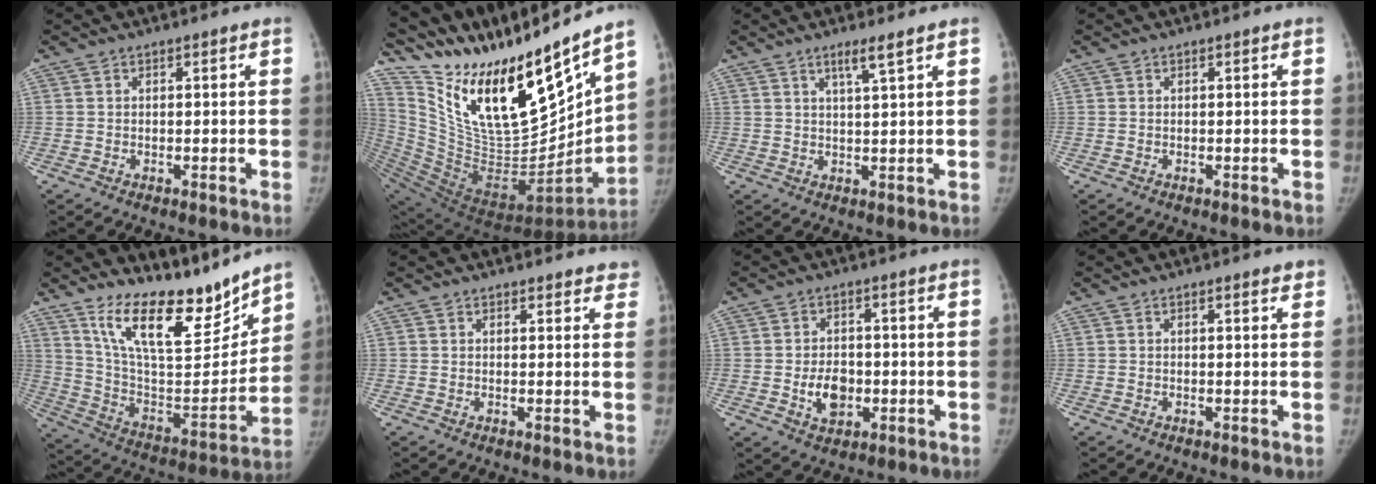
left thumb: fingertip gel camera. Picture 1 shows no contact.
{"total": 31.6, "force": [22.9, 7.9, 20.2], "torque": [-0.300, -0.111, 0.408]}
{"total": 3.3, "force": [2.2, -0.2, 2.6], "torque": [-0.050, -0.016, 0.043]}
{"total": 0.0}
{"total": 21.4, "force": [16.5, 7.0, 11.6], "torque": [-0.140, -0.102, 0.289]}
{"total": 3.8, "force": [3.4, 1.5, 0.4], "torque": [0.034, -0.013, 0.023]}
{"total": 6.3, "force": [-1.4, 4.5, 4.2], "torque": [-0.050, 0.004, -0.019]}
{"total": 1.1, "force": [0.8, 0.2, 0.7], "torque": [-0.006, -0.004, 0.010]}